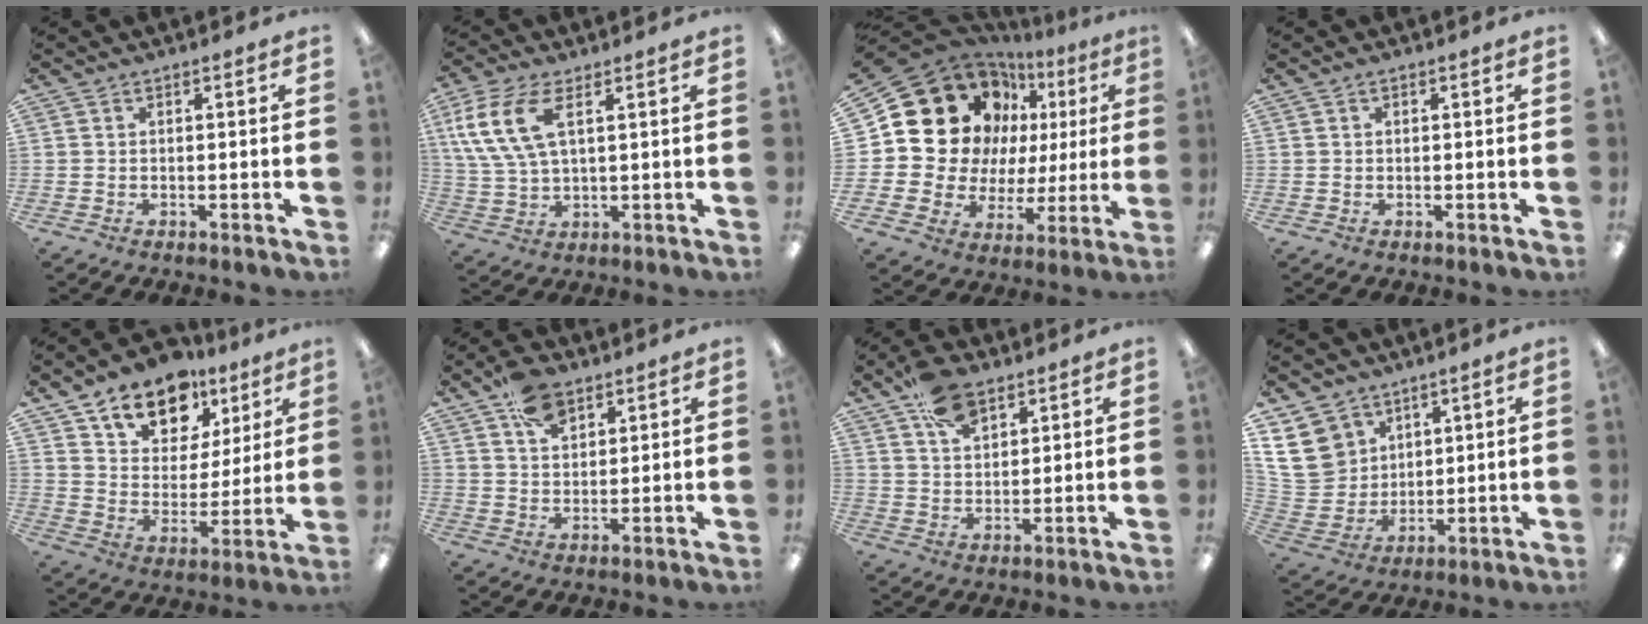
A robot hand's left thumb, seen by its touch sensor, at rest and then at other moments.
{"total": 11.7, "force": [4.5, 5.7, 9.2], "torque": [-0.205, 0.000, 0.083]}
{"total": 21.8, "force": [8.8, 17.0, 10.4], "torque": [-0.210, -0.044, 0.182]}
{"total": 0.6, "force": [0.2, 0.4, 0.4], "torque": [-0.008, 0.002, 0.003]}
{"total": 14.8, "force": [10.7, 9.0, 4.8], "torque": [-0.081, -0.069, 0.198]}
{"total": 8.4, "force": [5.1, 4.9, 4.4], "torque": [-0.078, -0.012, 0.095]}
{"total": 9.8, "force": [6.1, 5.6, 5.3], "torque": [-0.096, -0.014, 0.113]}
{"total": 13.8, "force": [6.7, 11.0, 4.9], "torque": [-0.119, -0.030, 0.135]}